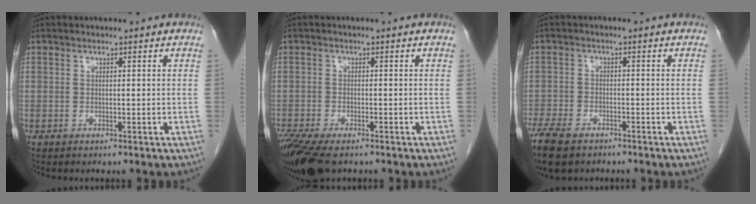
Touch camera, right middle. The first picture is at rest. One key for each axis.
{"total": 8.8, "fx": -6.4, "fy": 2.9, "fz": 5.3, "tx": -0.098, "ty": -0.019, "tz": -0.107}
{"total": 10.6, "fx": -7.5, "fy": 5.0, "fz": 5.6, "tx": -0.132, "ty": -0.017, "tz": -0.120}